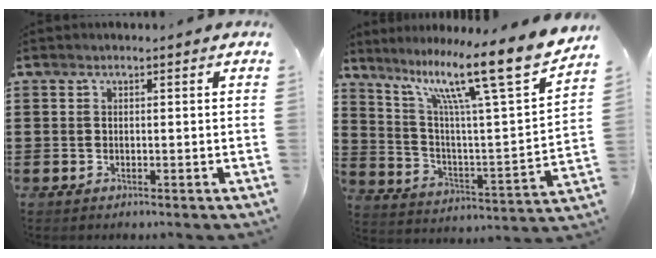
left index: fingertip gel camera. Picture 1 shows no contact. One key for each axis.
{"total": 15.4, "fx": 11.0, "fy": 1.2, "fz": 10.8, "tx": -0.206, "ty": -0.075, "tz": 0.169}